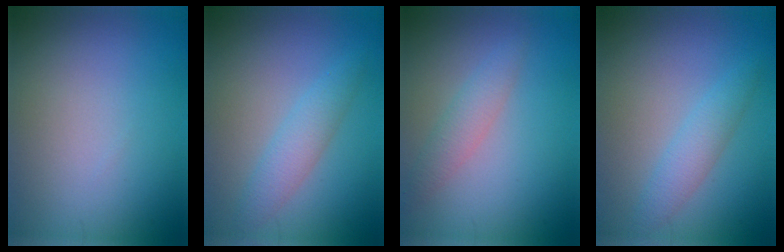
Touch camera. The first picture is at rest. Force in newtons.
{"total": 2.7, "press": 2.7, "slide": 0.1}
{"total": 2.1, "press": 2.1, "slide": 0.1}
{"total": 2.4, "press": 2.4, "slide": 0.1}